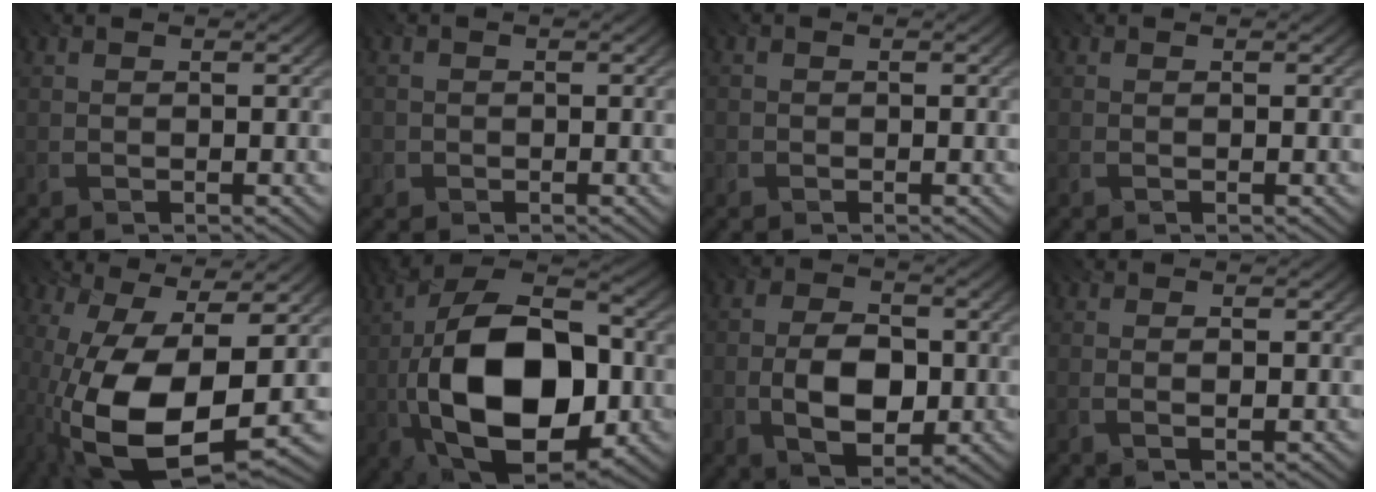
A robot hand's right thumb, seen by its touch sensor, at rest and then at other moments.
{"total": 1.3, "force": [-0.5, 1.1, -0.3], "torque": [0.007, -0.001, -0.015]}
{"total": 0.9, "force": [-0.5, 0.6, -0.4], "torque": [0.009, 0.001, -0.012]}
{"total": 0.0}
{"total": 17.6, "force": [-5.4, 7.5, 14.9], "torque": [-0.287, -0.038, -0.085]}
{"total": 18.5, "force": [-4.2, 10.1, 14.9], "torque": [-0.268, -0.003, -0.082]}
{"total": 7.2, "force": [-2.5, 4.4, 5.2], "torque": [-0.087, -0.009, -0.057]}
{"total": 0.9, "force": [-0.3, 0.0, 0.9], "torque": [-0.011, -0.003, -0.008]}